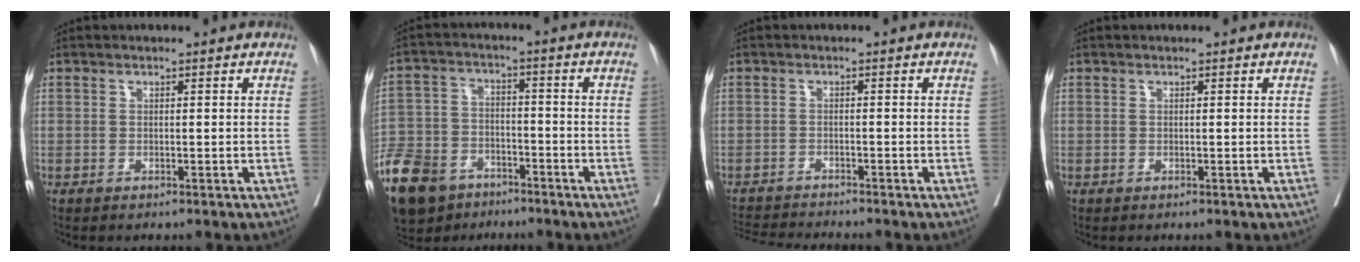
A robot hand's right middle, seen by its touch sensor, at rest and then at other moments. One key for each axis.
{"total": 15.3, "fx": -10.7, "fy": 8.6, "fz": 6.9, "tx": -0.164, "ty": -0.010, "tz": -0.187}
{"total": 5.9, "fx": -5.7, "fy": -0.8, "fz": 1.2, "tx": -0.018, "ty": -0.015, "tz": -0.096}
{"total": 0.0}